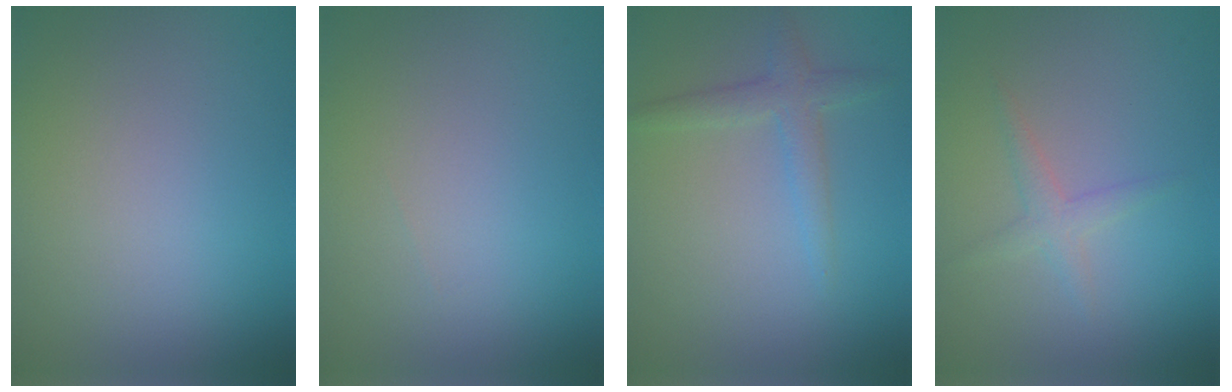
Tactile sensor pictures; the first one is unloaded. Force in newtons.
{"total": 0.0}
{"total": 2.3, "press": 2.3, "slide": 0.1}
{"total": 1.6, "press": 1.6, "slide": 0.1}